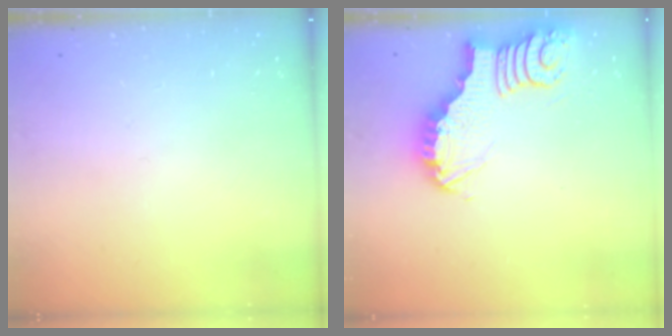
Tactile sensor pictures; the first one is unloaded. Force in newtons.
{"total": 3.9, "press": 3.9, "slide": 0.3}